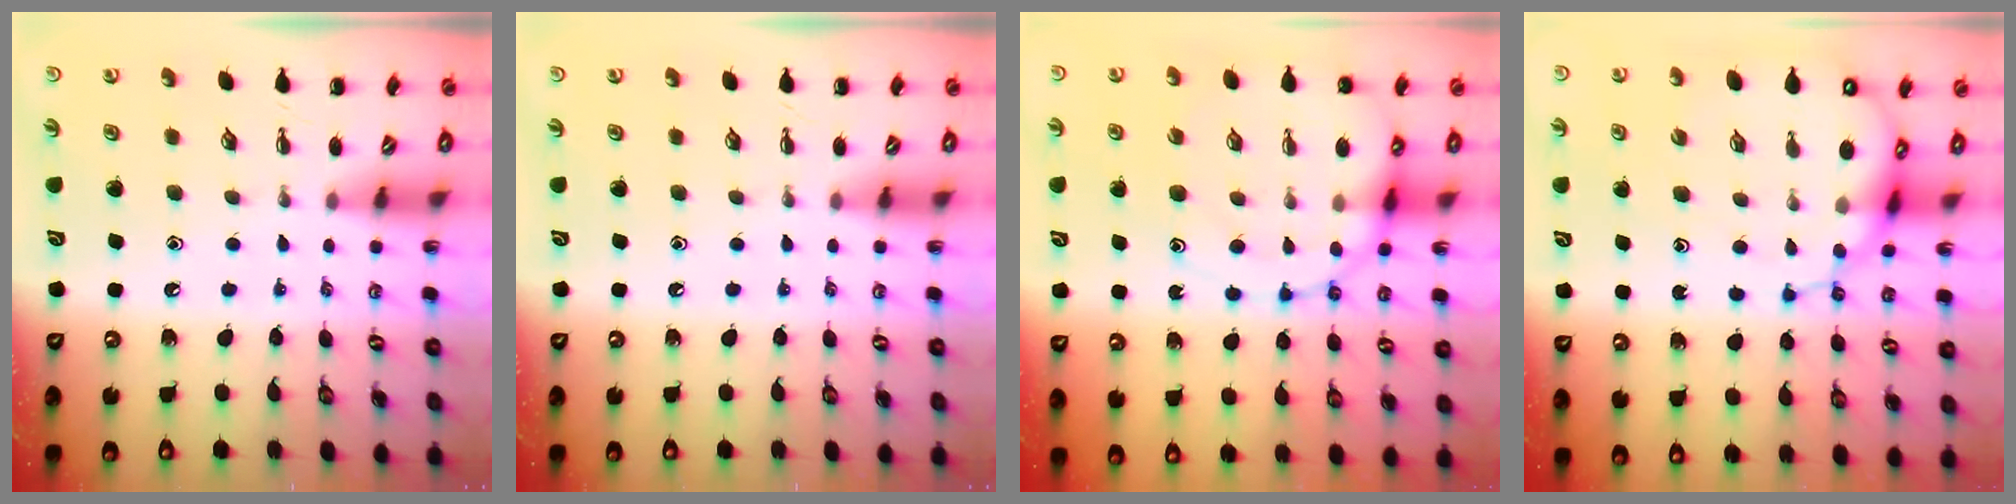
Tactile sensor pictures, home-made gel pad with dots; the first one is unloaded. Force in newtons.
{"total": 0.0}
{"total": 15.0, "press": 14.7, "slide": 2.6}
{"total": 12.3, "press": 11.8, "slide": 3.7}